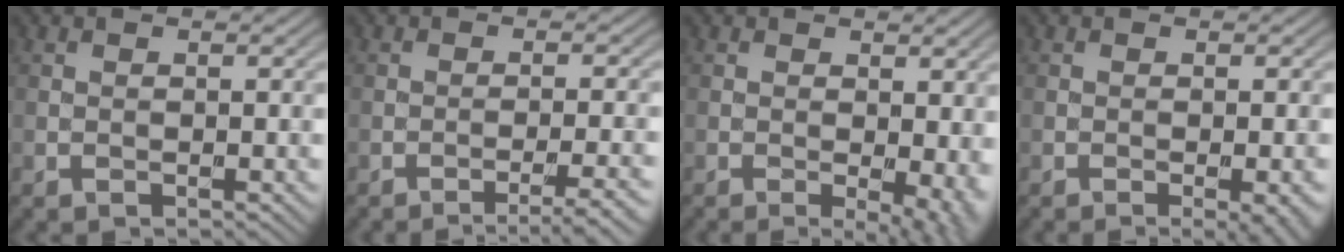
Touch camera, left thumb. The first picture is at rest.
{"total": 4.1, "force": [-2.4, 0.5, 3.3], "torque": [-0.053, 0.011, -0.043]}
{"total": 5.1, "force": [-0.6, 1.7, 4.8], "torque": [-0.063, -0.008, -0.003]}
{"total": 3.5, "force": [-1.5, 0.7, 3.1], "torque": [-0.037, 0.003, -0.021]}